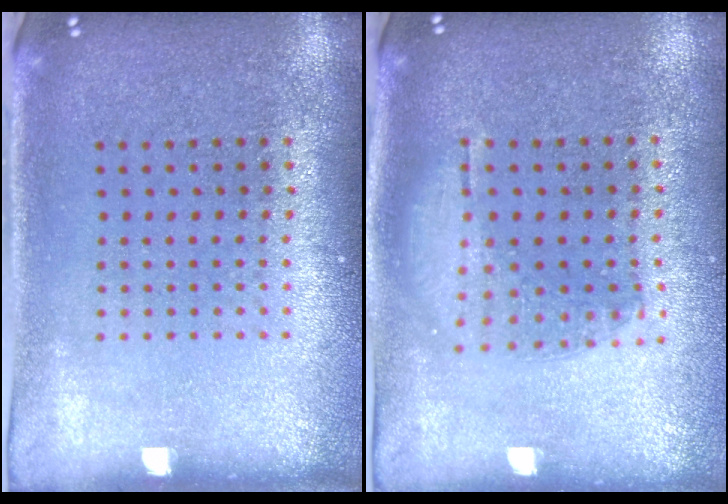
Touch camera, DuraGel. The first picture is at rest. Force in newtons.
{"total": 1.2, "press": 1.1, "slide": 0.5}